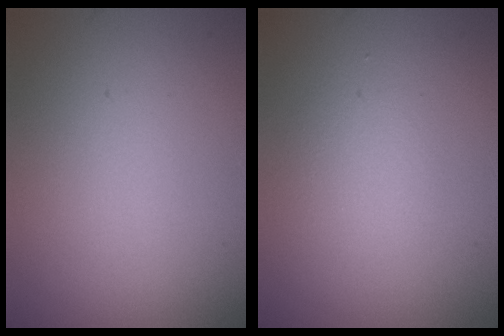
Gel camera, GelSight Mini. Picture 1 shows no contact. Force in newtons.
{"total": 1.5, "press": 1.5, "slide": 0.1}